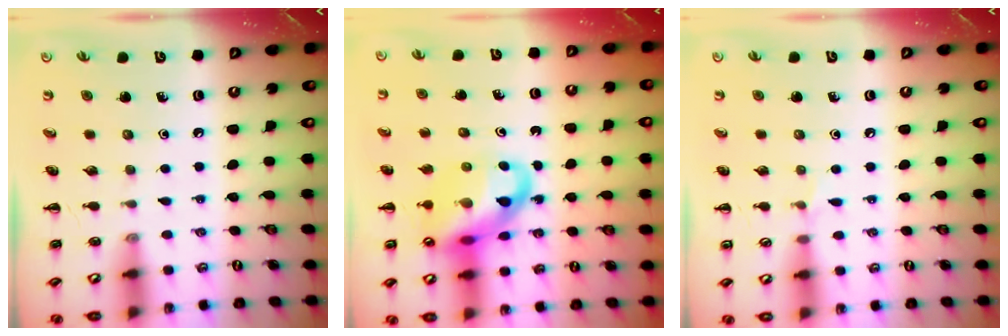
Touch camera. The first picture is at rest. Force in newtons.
{"total": 15.2, "press": 14.8, "slide": 3.0}
{"total": 4.0, "press": 3.7, "slide": 1.3}